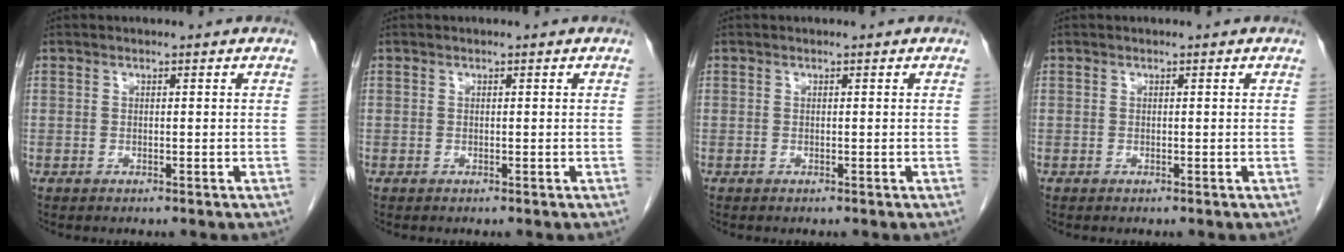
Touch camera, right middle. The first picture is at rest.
{"total": 0.0}
{"total": 0.0}
{"total": 0.0}